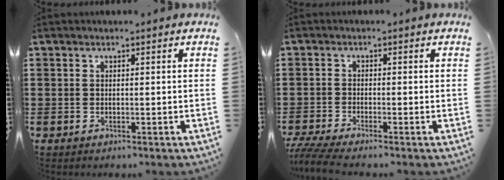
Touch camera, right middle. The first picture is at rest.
{"total": 2.5, "force": [-2.2, 0.0, 1.3], "torque": [-0.036, -0.008, -0.048]}